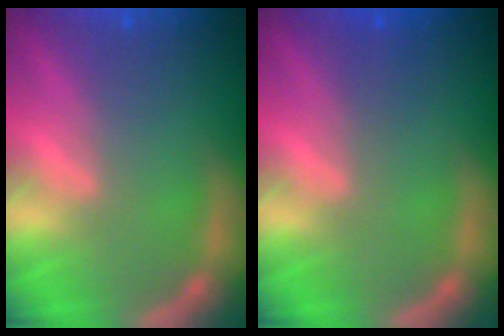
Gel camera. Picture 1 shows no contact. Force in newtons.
{"total": 1.0}